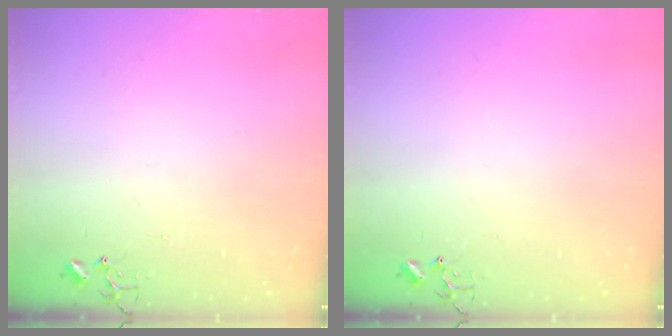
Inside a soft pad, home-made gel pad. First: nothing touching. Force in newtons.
{"total": 0.0}